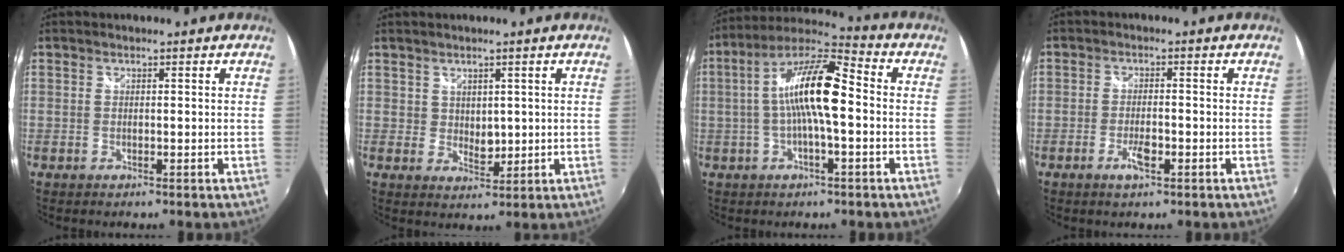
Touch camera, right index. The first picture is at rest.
{"total": 3.1, "force": [1.3, 2.4, 1.4], "torque": [-0.017, -0.002, 0.027]}
{"total": 13.8, "force": [-0.3, 3.3, 13.4], "torque": [-0.249, 0.021, -0.014]}
{"total": 3.6, "force": [-1.7, 1.1, 3.0], "torque": [-0.064, -0.003, -0.033]}